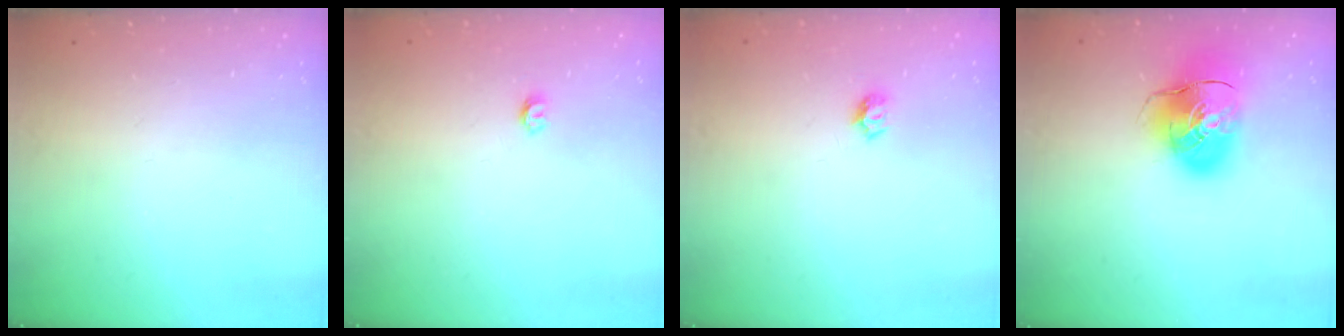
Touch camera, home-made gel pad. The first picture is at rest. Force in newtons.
{"total": 3.5, "press": 3.5, "slide": 0.3}
{"total": 5.5, "press": 5.4, "slide": 0.6}
{"total": 14.3, "press": 14.1, "slide": 2.3}